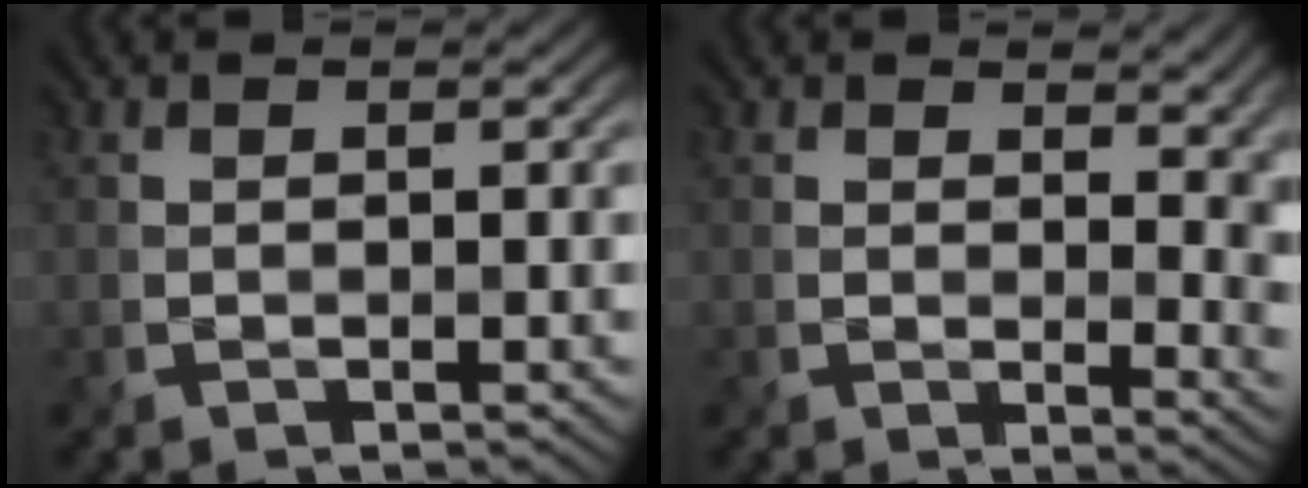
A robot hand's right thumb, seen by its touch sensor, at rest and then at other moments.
{"total": 7.2, "force": [2.8, 4.0, 5.3], "torque": [-0.062, -0.014, 0.062]}